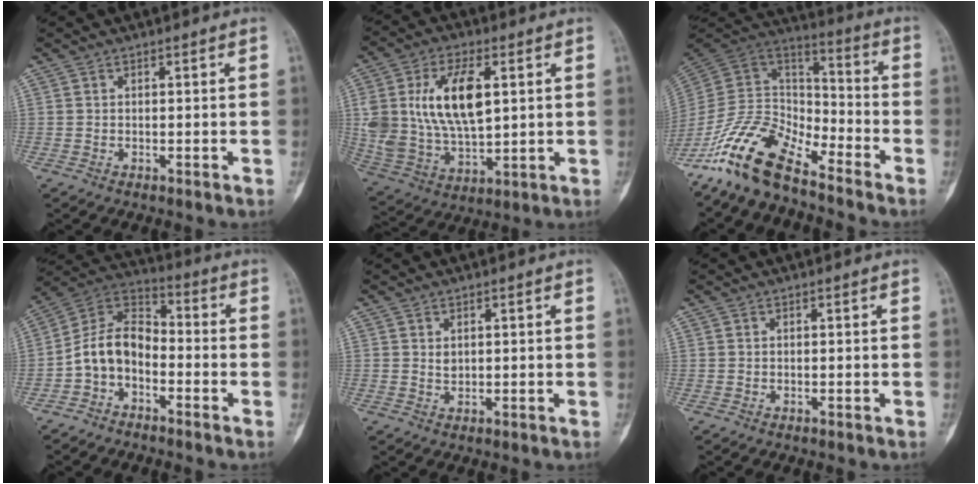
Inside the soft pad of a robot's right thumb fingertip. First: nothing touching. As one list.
[{"total": 17.3, "force": [3.9, 9.1, 14.2], "torque": [-0.265, -0.008, 0.084]}, {"total": 15.1, "force": [-11.8, 5.5, 7.7], "torque": [-0.125, 0.087, -0.238]}, {"total": 9.7, "force": [-3.4, 6.5, 6.3], "torque": [-0.105, 0.060, -0.081]}, {"total": 1.4, "force": [0.6, 1.0, 0.9], "torque": [-0.010, -0.005, 0.014]}, {"total": 0.0}]